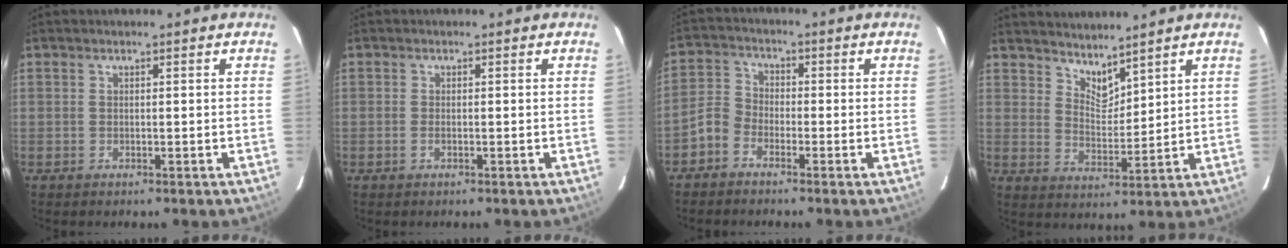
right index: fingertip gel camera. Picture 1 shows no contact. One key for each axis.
{"total": 1.0, "fx": -0.4, "fy": 0.4, "fz": 0.8, "tx": -0.019, "ty": 0.000, "tz": -0.007}
{"total": 4.1, "fx": -2.8, "fy": 2.7, "fz": 1.3, "tx": -0.024, "ty": 0.017, "tz": -0.064}
{"total": 5.6, "fx": 5.1, "fy": 1.7, "fz": 1.7, "tx": -0.020, "ty": -0.003, "tz": 0.093}